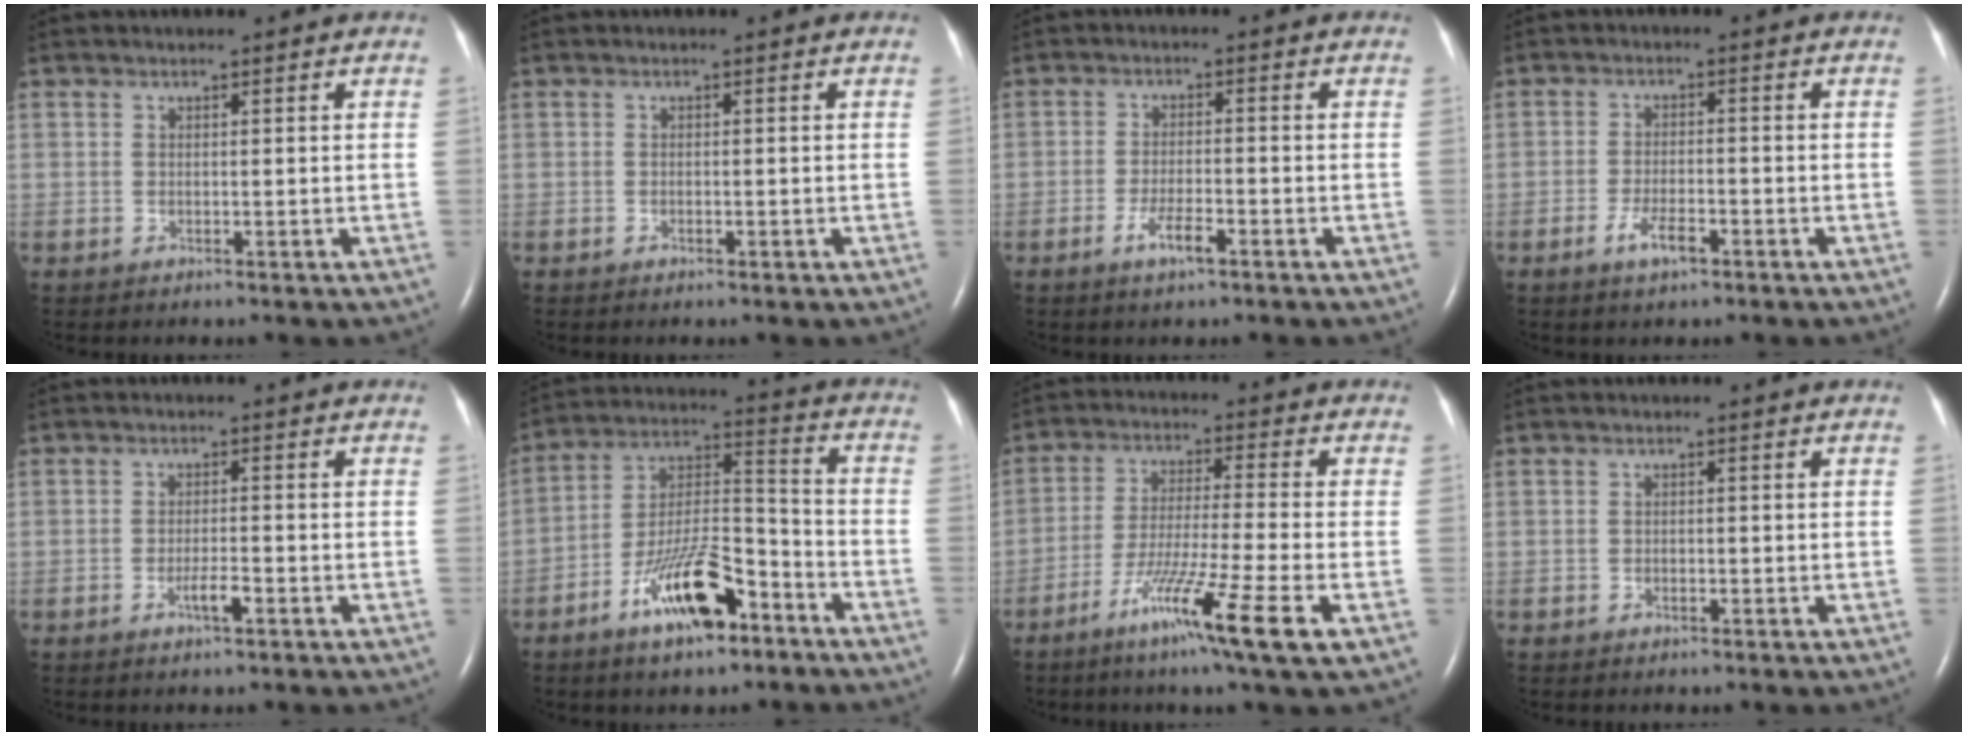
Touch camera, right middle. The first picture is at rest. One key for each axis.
{"total": 0.6, "fx": -0.4, "fy": 0.2, "fz": 0.4, "tx": -0.010, "ty": -0.001, "tz": -0.005}
{"total": 3.9, "fx": -2.2, "fy": 0.6, "fz": 3.1, "tx": -0.063, "ty": -0.002, "tz": -0.042}
{"total": 3.9, "fx": -2.3, "fy": 1.1, "fz": 3.0, "tx": -0.063, "ty": -0.001, "tz": -0.042}
{"total": 2.4, "fx": -1.3, "fy": 0.2, "fz": 2.0, "tx": -0.038, "ty": -0.001, "tz": -0.024}
{"total": 13.5, "fx": -7.9, "fy": 4.1, "fz": 10.2, "tx": -0.195, "ty": 0.009, "tz": -0.135}
{"total": 12.7, "fx": -6.3, "fy": -1.0, "fz": 11.0, "tx": -0.206, "ty": -0.037, "tz": -0.113}
{"total": 0.6, "fx": -0.3, "fy": 0.3, "fz": 0.3, "tx": -0.007, "ty": 0.001, "tz": -0.006}